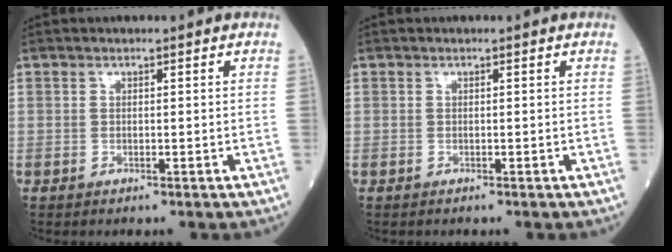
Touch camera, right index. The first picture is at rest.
{"total": 0.0}